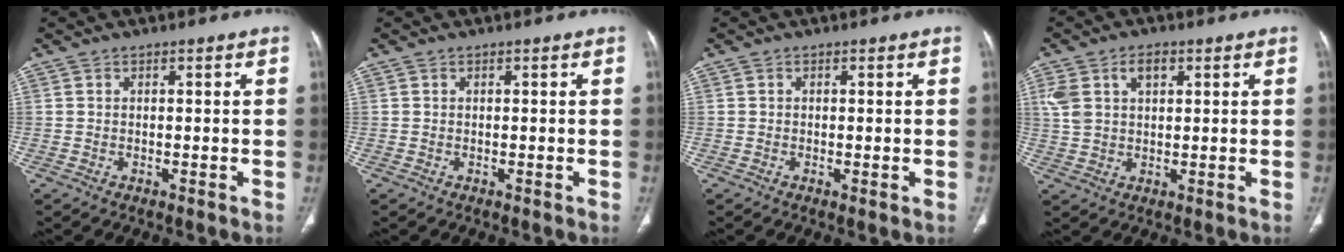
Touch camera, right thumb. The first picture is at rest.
{"total": 0.0}
{"total": 0.7, "force": [-0.1, 0.1, 0.6], "torque": [-0.016, -0.004, -0.002]}
{"total": 6.9, "force": [2.8, 4.2, 4.8], "torque": [-0.094, 0.008, 0.059]}